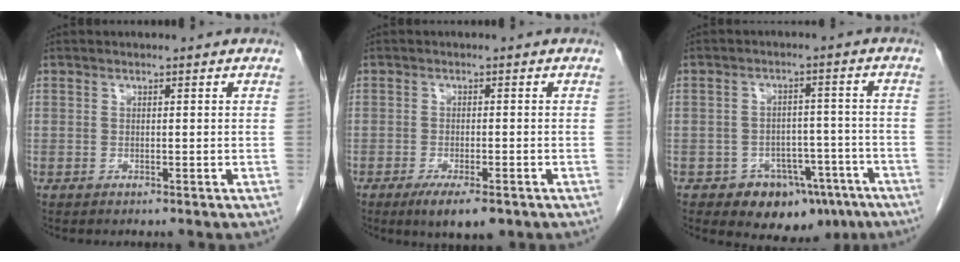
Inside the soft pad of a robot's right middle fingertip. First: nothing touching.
{"total": 5.8, "force": [-3.7, 1.4, 4.3], "torque": [-0.066, -0.012, -0.053]}
{"total": 9.4, "force": [-6.1, 6.3, 3.5], "torque": [-0.022, 0.031, -0.079]}